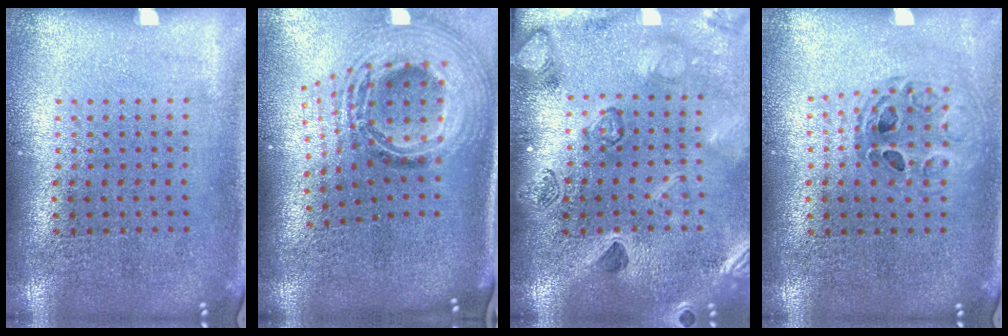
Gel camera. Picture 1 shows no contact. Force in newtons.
{"total": 2.6, "press": 1.8, "slide": 1.8}
{"total": 2.3, "press": 2.3, "slide": 0.2}
{"total": 0.8, "press": 0.8, "slide": 0.1}